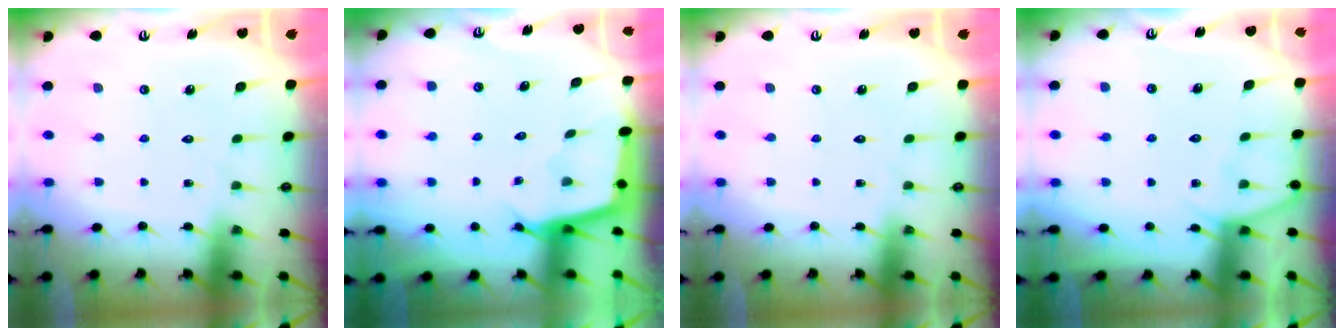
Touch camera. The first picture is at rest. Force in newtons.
{"total": 2.5, "press": 2.5, "slide": 0.2}
{"total": 0.0}
{"total": 6.4, "press": 6.3, "slide": 0.8}